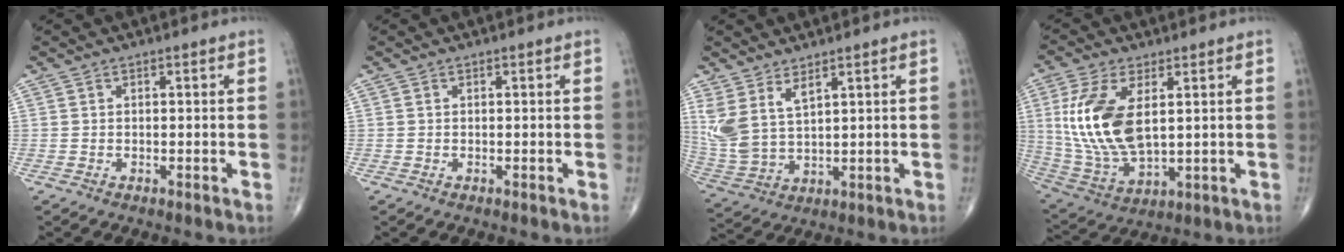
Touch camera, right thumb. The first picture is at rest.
{"total": 0.0}
{"total": 8.4, "force": [4.6, 3.6, 6.0], "torque": [-0.128, -0.022, 0.107]}
{"total": 15.9, "force": [3.0, 7.9, 13.4], "torque": [-0.278, -0.014, 0.072]}